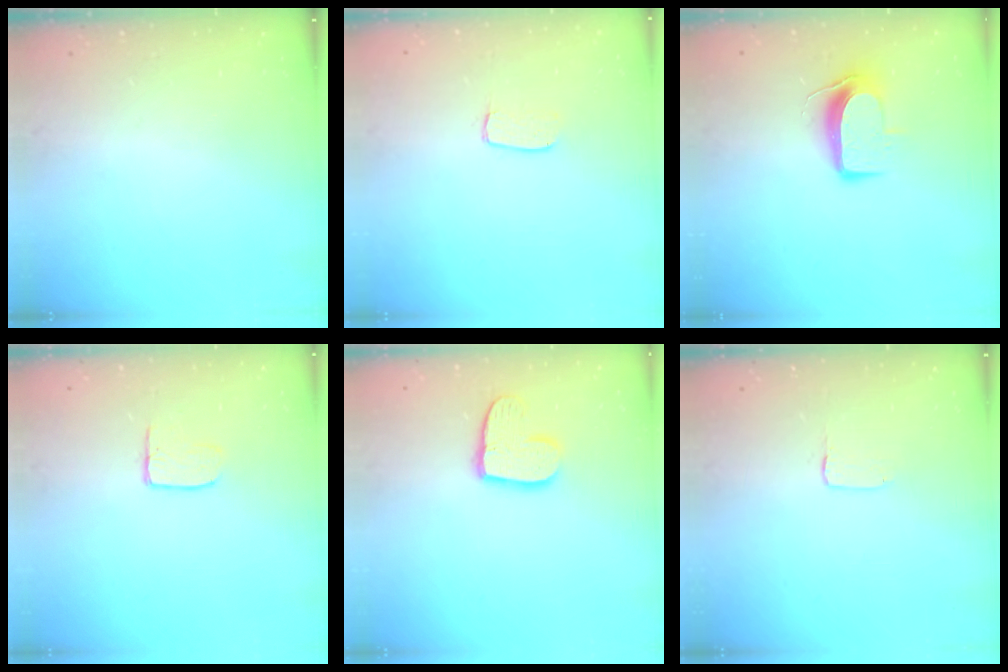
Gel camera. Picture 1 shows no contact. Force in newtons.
{"total": 3.7, "press": 3.7, "slide": 0.3}
{"total": 8.8, "press": 8.7, "slide": 1.0}
{"total": 5.2, "press": 5.2, "slide": 0.5}
{"total": 11.5, "press": 11.4, "slide": 0.9}
{"total": 1.0, "press": 1.0, "slide": 0.1}